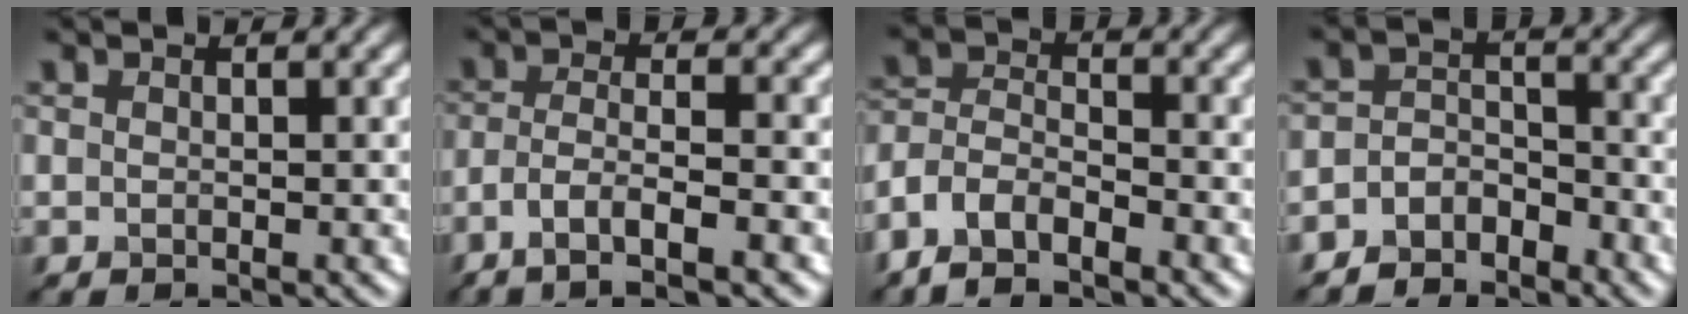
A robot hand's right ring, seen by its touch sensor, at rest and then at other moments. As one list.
[{"total": 5.3, "force": [-3.0, 1.0, 4.2], "torque": [-0.077, 0.005, -0.056]}, {"total": 4.7, "force": [-3.6, 1.7, 2.3], "torque": [-0.044, 0.002, -0.081]}, {"total": 3.7, "force": [-3.1, 1.8, 0.8], "torque": [-0.007, 0.004, -0.063]}]